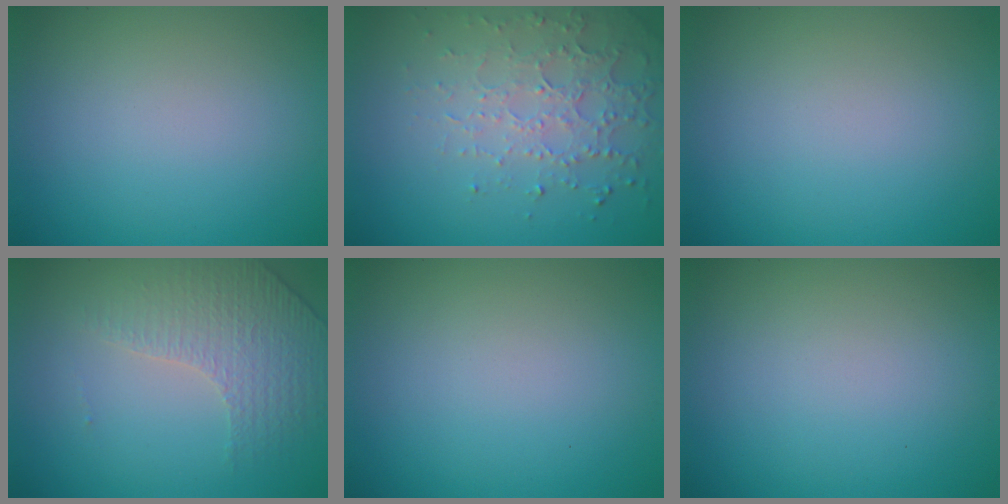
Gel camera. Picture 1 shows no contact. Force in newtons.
{"total": 4.6, "press": 3.3, "slide": 3.2}
{"total": 0.0}
{"total": 4.3, "press": 2.9, "slide": 3.2}
{"total": 0.0}
{"total": 0.0}